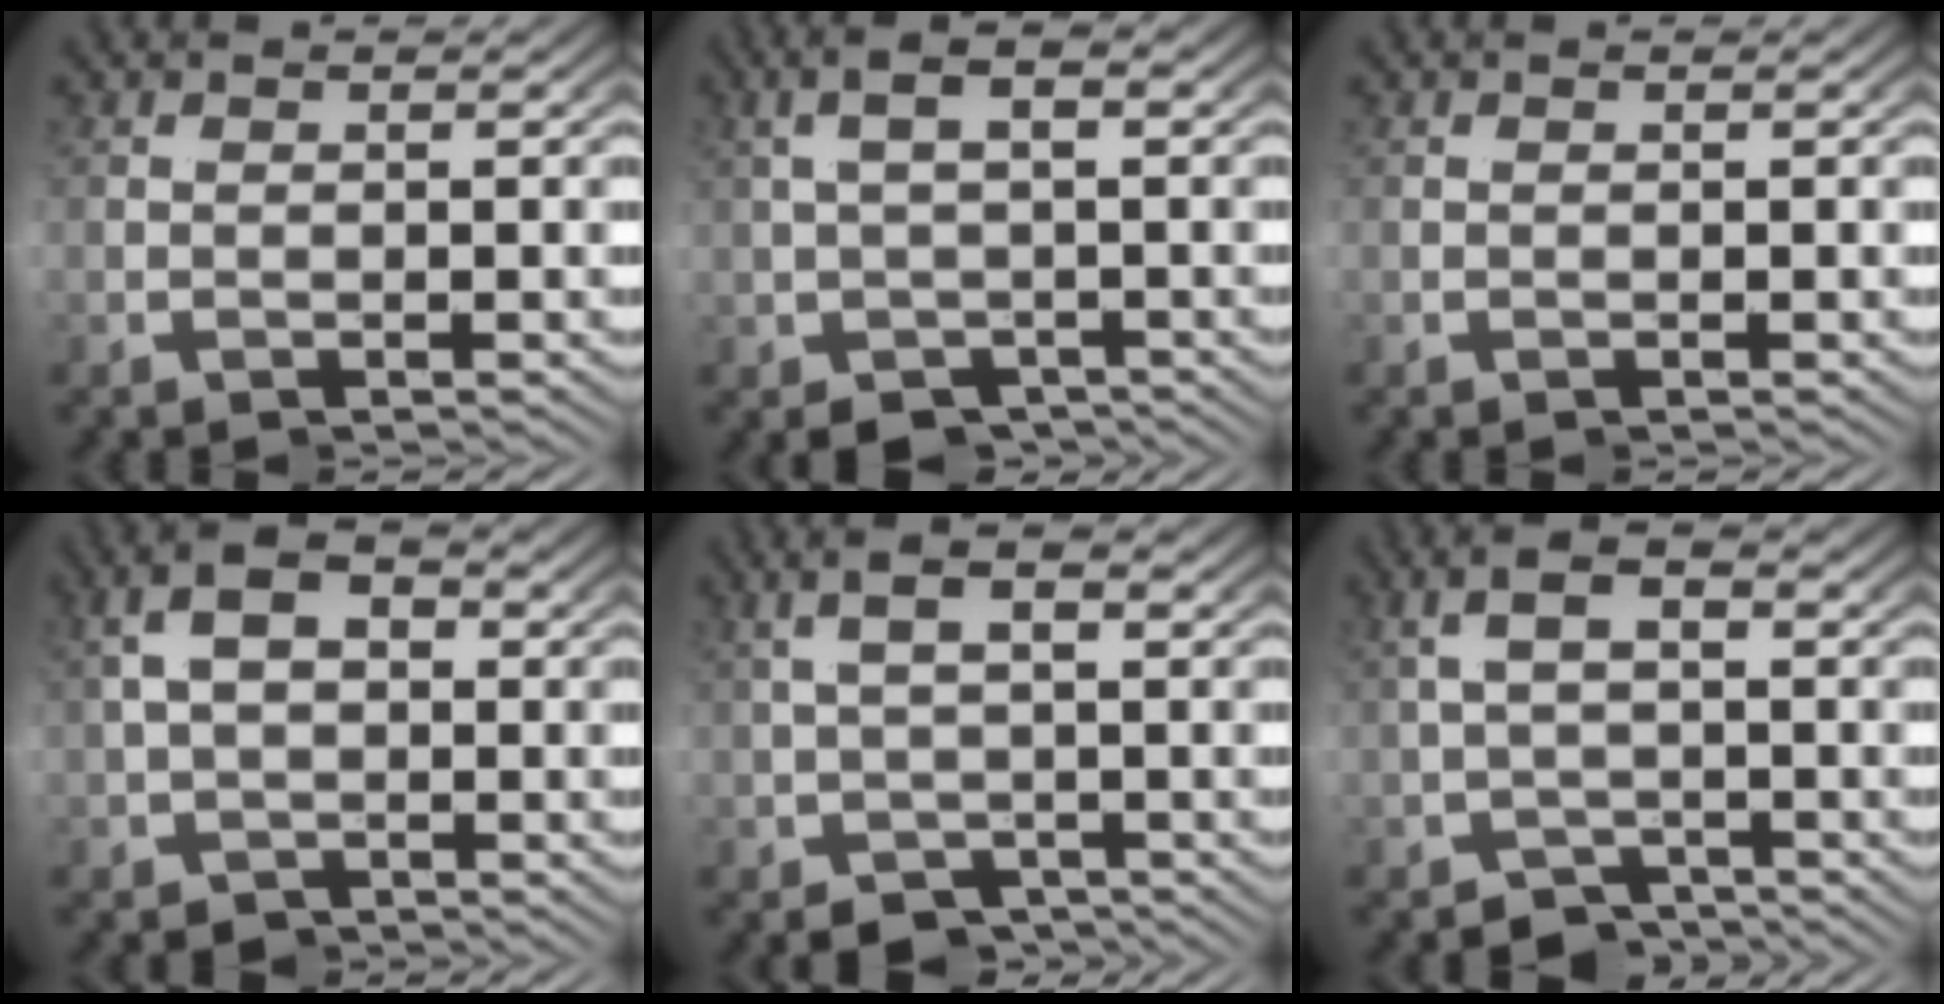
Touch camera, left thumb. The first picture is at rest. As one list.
[{"total": 3.3, "force": [-0.5, 1.8, 2.7], "torque": [-0.037, 0.002, -0.009]}, {"total": 0.0}, {"total": 5.2, "force": [0.5, 3.9, 3.3], "torque": [-0.057, -0.007, 0.014]}, {"total": 3.7, "force": [-0.6, 2.2, 2.9], "torque": [-0.043, -0.002, -0.008]}, {"total": 3.8, "force": [-0.2, 2.6, 2.7], "torque": [-0.049, -0.004, -0.006]}]